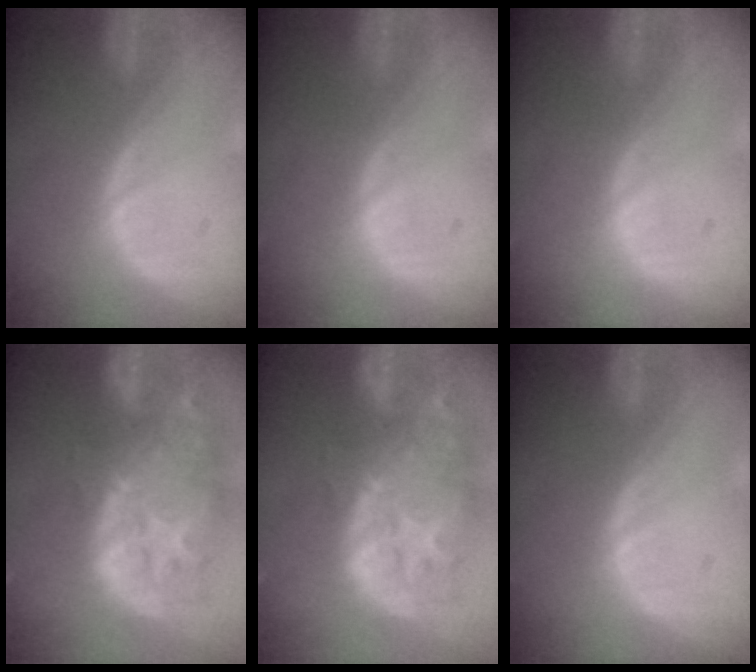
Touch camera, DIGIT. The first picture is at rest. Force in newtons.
{"total": 0.0}
{"total": 0.0}
{"total": 14.5, "press": 11.7, "slide": 8.5}
{"total": 14.5, "press": 11.7, "slide": 8.5}
{"total": 0.0}